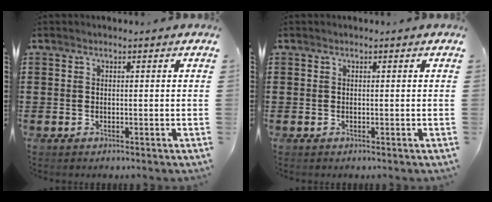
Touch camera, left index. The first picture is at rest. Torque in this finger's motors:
{"motor_torque": [0.00, 0.00, 0.00, 0.00]}